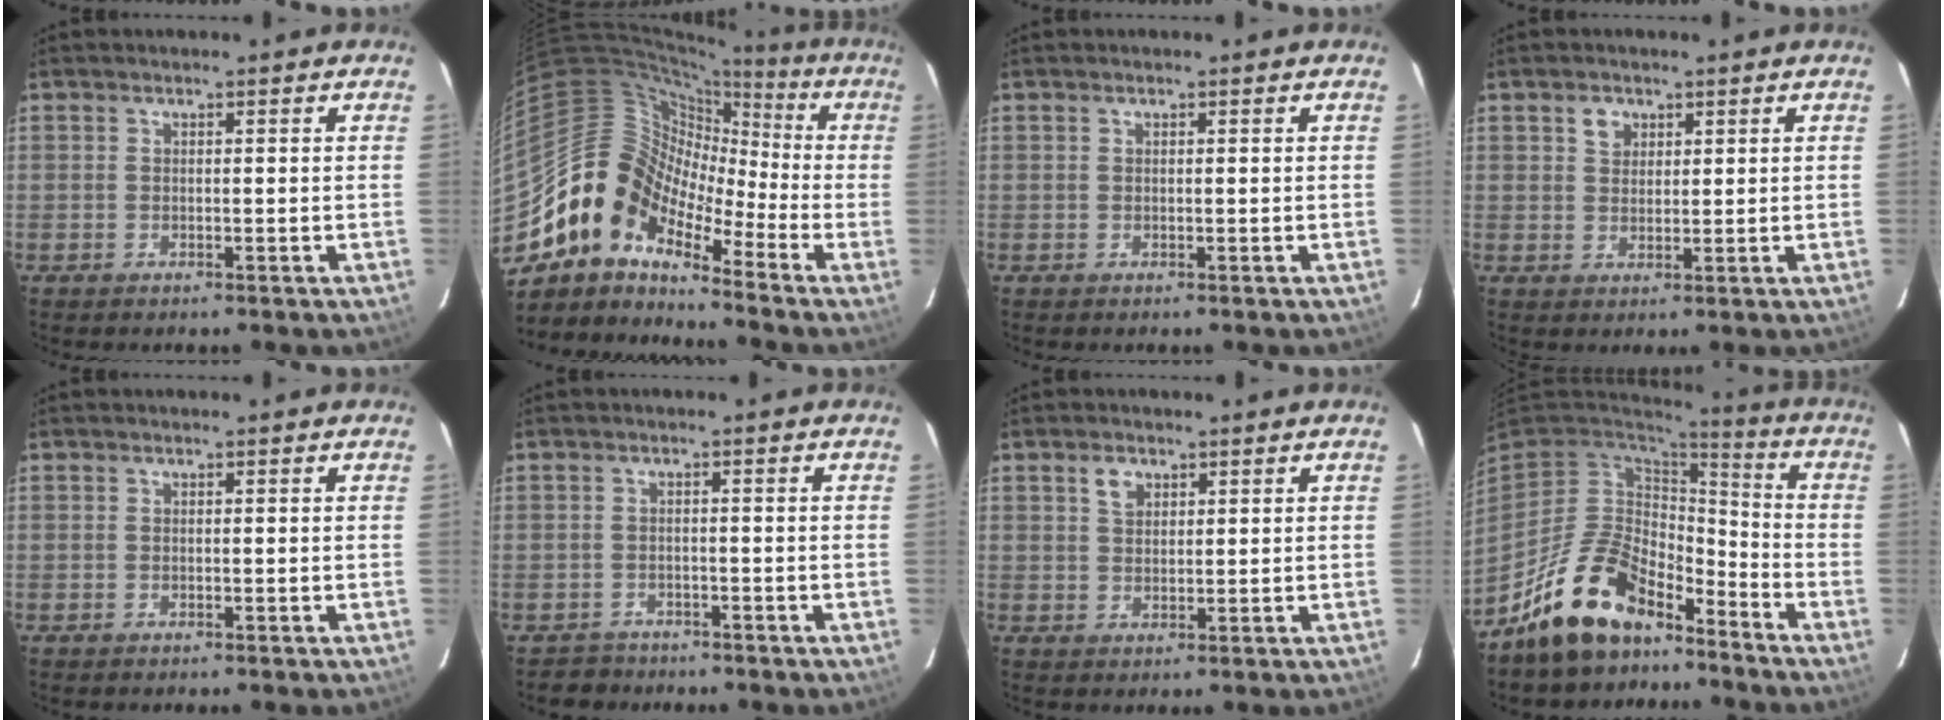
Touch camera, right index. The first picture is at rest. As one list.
[{"total": 12.4, "force": [-8.7, 7.4, 5.0], "torque": [-0.080, 0.023, -0.193]}, {"total": 0.0}, {"total": 2.9, "force": [1.5, 2.3, 1.1], "torque": [-0.011, 0.009, 0.028]}, {"total": 0.0}, {"total": 3.1, "force": [-2.5, 1.8, -0.5], "torque": [0.003, 0.011, -0.040]}, {"total": 3.0, "force": [1.6, 2.0, 1.5], "torque": [-0.024, 0.008, 0.030]}, {"total": 16.0, "force": [-12.5, 6.6, 7.5], "torque": [-0.158, 0.018, -0.221]}]